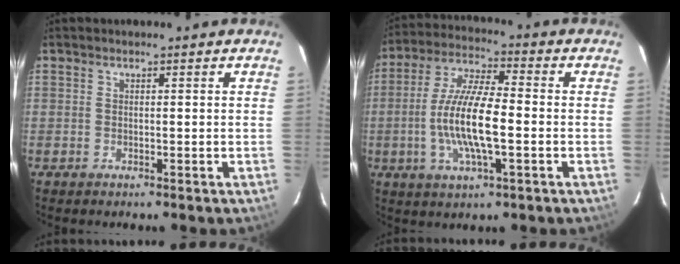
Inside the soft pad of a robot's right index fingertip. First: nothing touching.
{"total": 13.0, "force": [-2.3, 3.3, 12.4], "torque": [-0.251, -0.001, -0.046]}